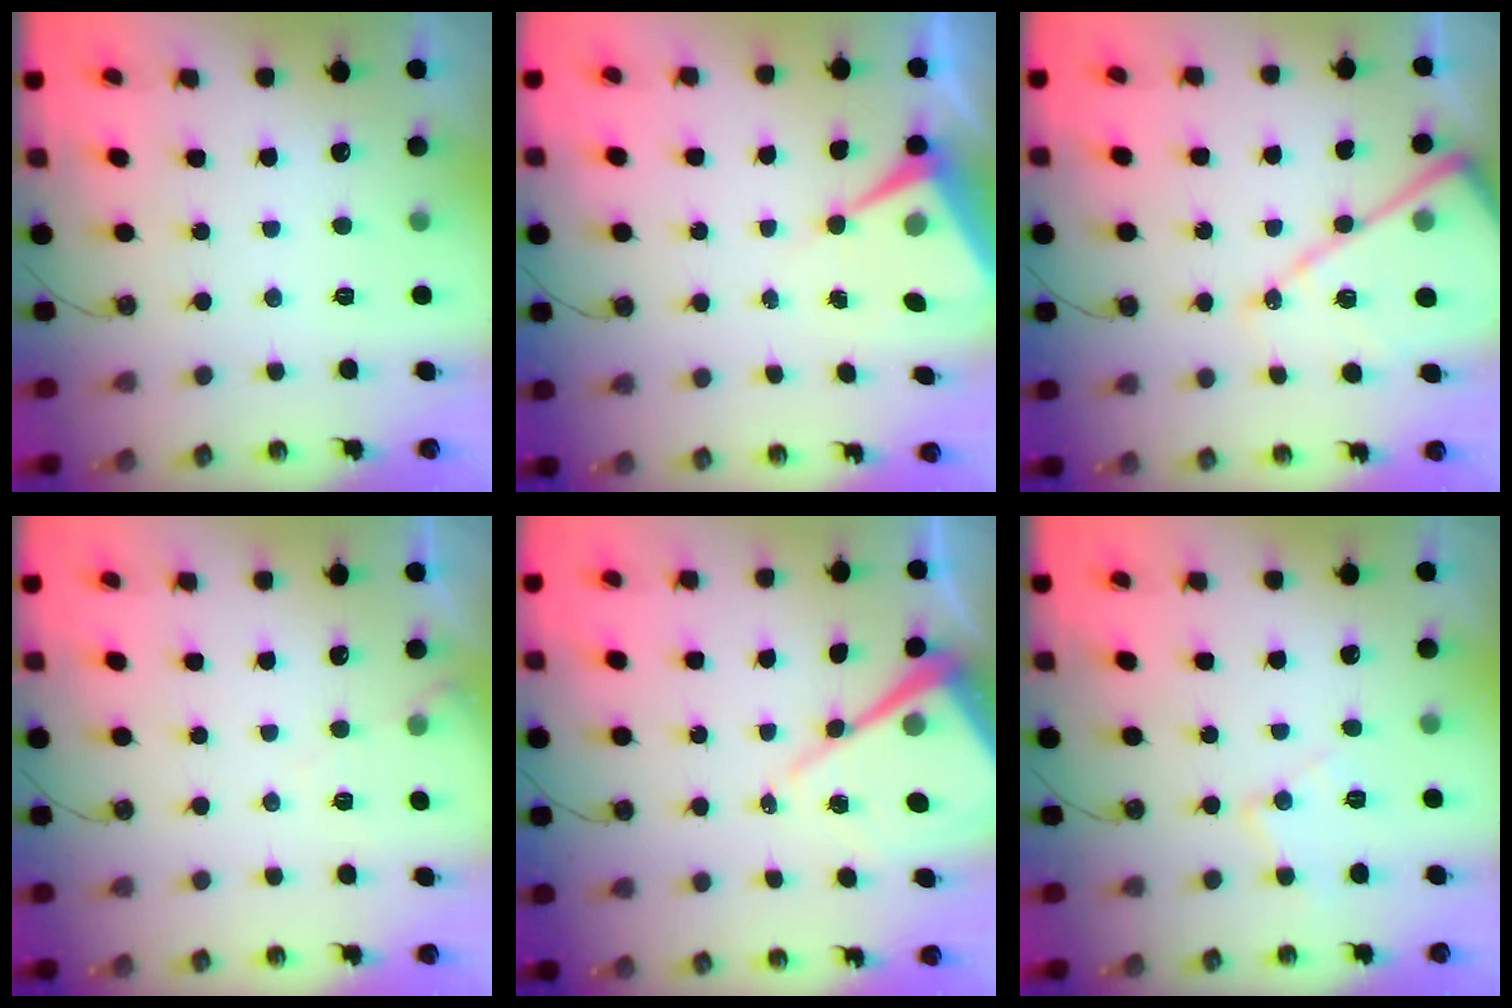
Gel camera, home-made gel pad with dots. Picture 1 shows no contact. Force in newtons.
{"total": 6.7, "press": 6.7, "slide": 0.2}
{"total": 15.9, "press": 15.8, "slide": 1.9}
{"total": 4.1, "press": 4.0, "slide": 0.7}
{"total": 13.1, "press": 13.1, "slide": 1.1}
{"total": 8.4, "press": 8.4, "slide": 0.7}